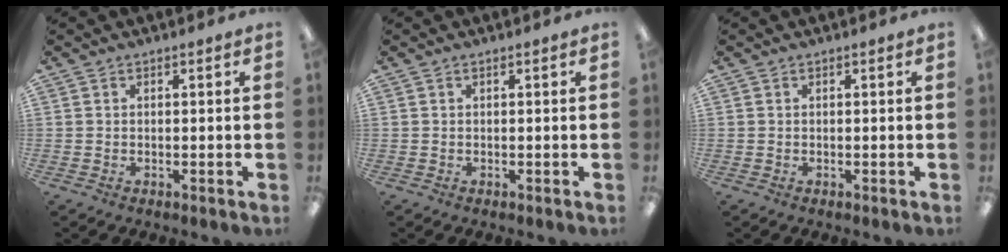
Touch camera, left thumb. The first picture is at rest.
{"total": 0.0}
{"total": 0.0}